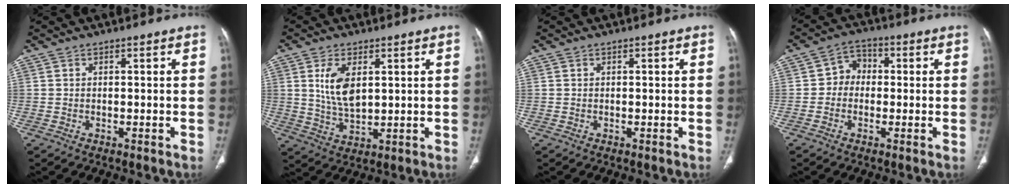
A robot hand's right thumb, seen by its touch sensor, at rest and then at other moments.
{"total": 7.9, "force": [2.3, 4.2, 6.3], "torque": [-0.116, -0.014, 0.054]}
{"total": 0.0}
{"total": 4.9, "force": [-0.3, 4.2, 2.5], "torque": [-0.018, 0.019, -0.018]}